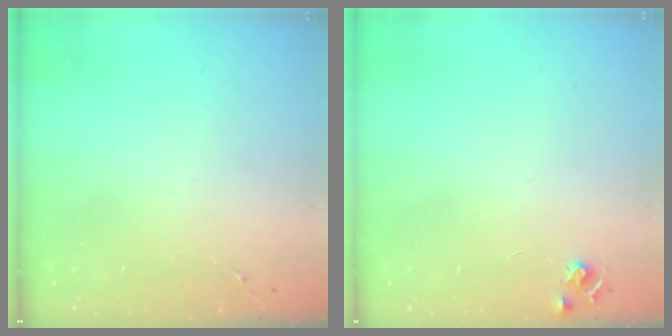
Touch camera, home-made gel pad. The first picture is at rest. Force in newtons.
{"total": 5.2, "press": 5.2, "slide": 0.7}